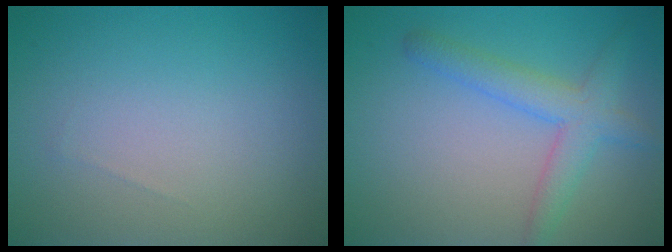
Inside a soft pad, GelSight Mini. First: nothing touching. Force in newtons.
{"total": 3.6, "press": 3.6, "slide": 0.1}